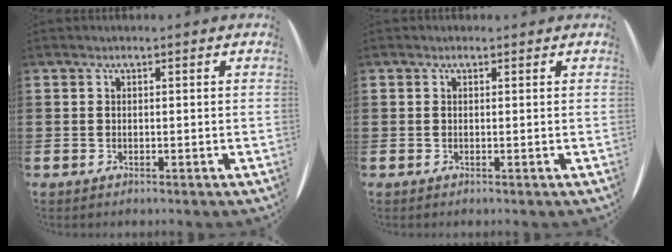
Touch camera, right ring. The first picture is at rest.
{"total": 0.0}